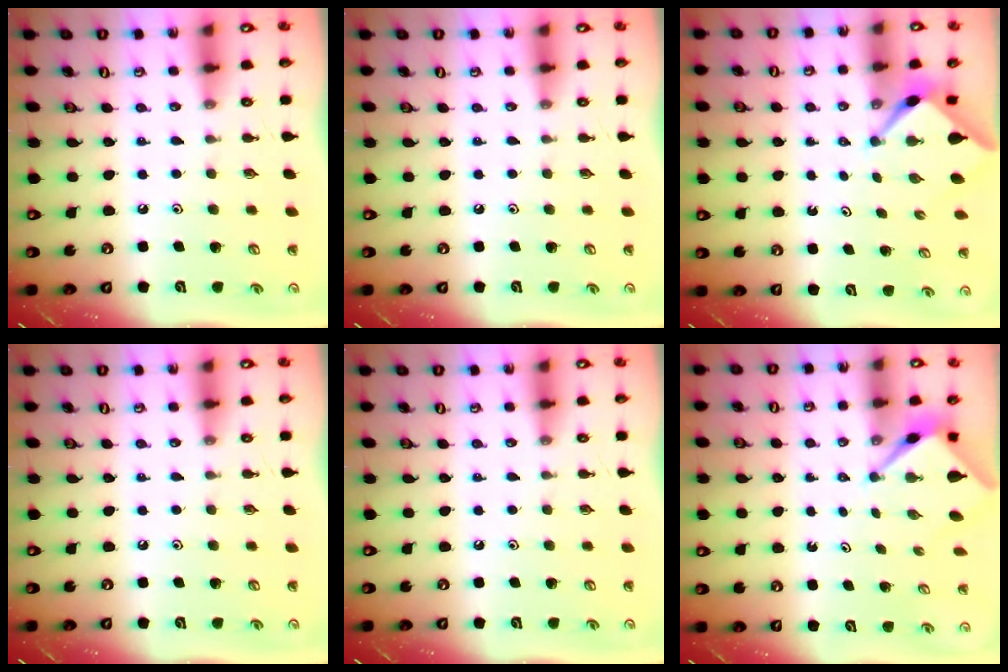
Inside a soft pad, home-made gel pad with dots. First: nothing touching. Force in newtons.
{"total": 0.0}
{"total": 2.4, "press": 2.4, "slide": 0.3}
{"total": 0.0}
{"total": 0.0}
{"total": 2.7, "press": 2.7, "slide": 0.1}